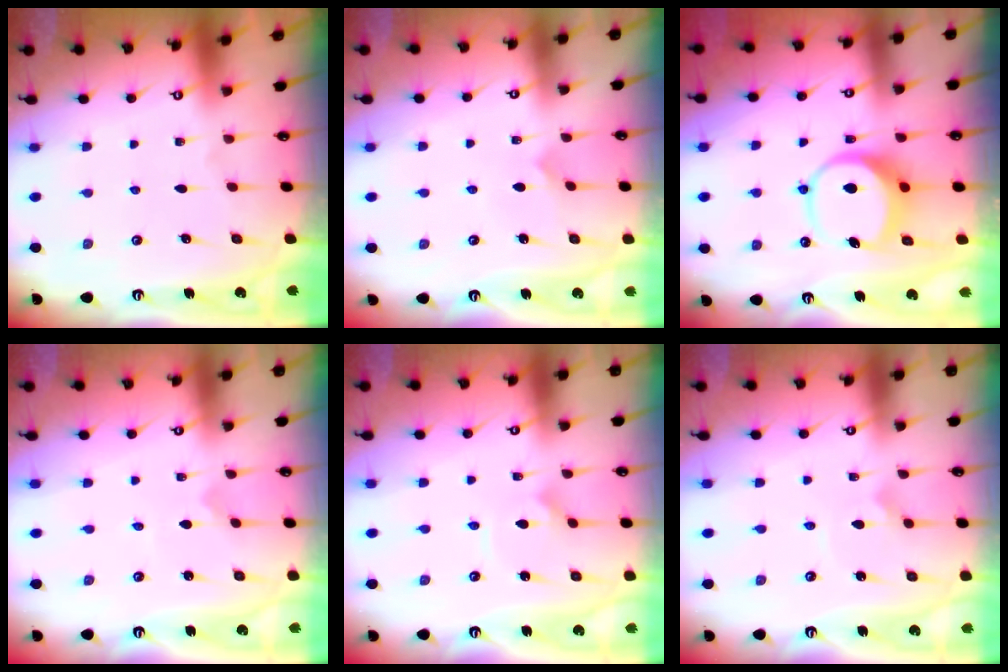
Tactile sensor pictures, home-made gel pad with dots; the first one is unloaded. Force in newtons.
{"total": 3.6, "press": 3.6, "slide": 0.3}
{"total": 7.9, "press": 7.8, "slide": 1.3}
{"total": 0.0}
{"total": 4.0, "press": 4.0, "slide": 0.3}
{"total": 1.5, "press": 1.5, "slide": 0.0}